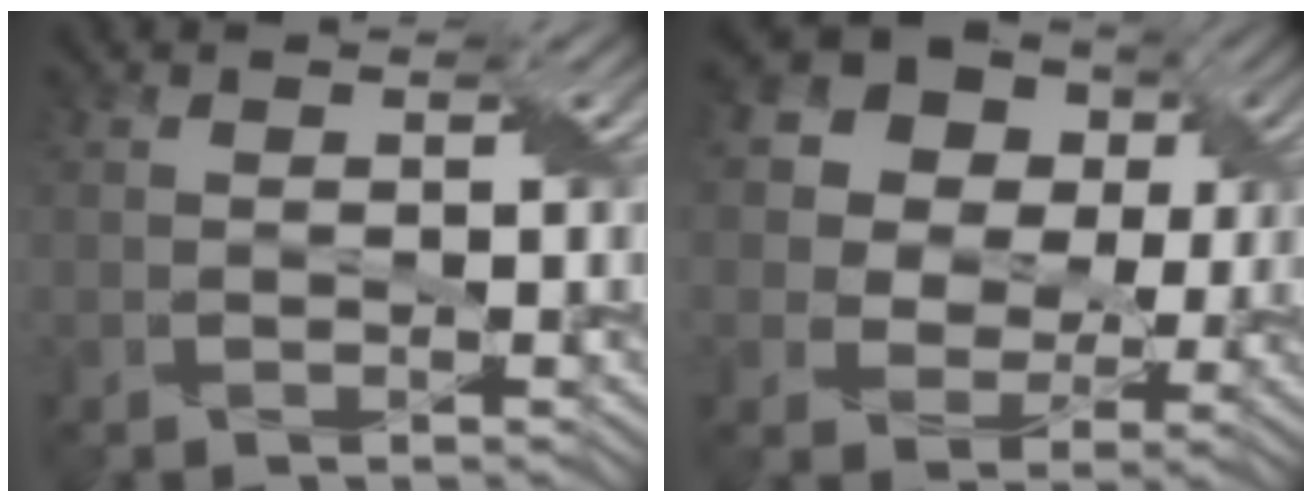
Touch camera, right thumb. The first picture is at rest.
{"total": 15.0, "force": [5.6, 12.0, 7.0], "torque": [-0.203, 0.058, 0.103]}